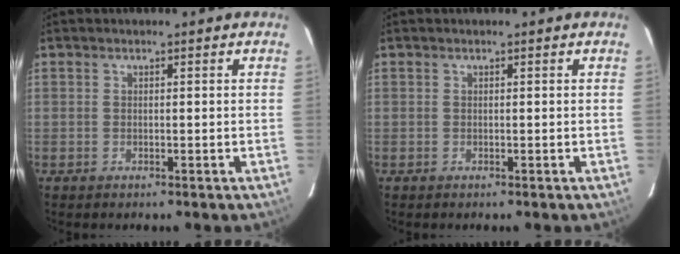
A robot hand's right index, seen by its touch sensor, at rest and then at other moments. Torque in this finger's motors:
{"motor_torque": [0.00, 0.00, 0.00, 0.00]}